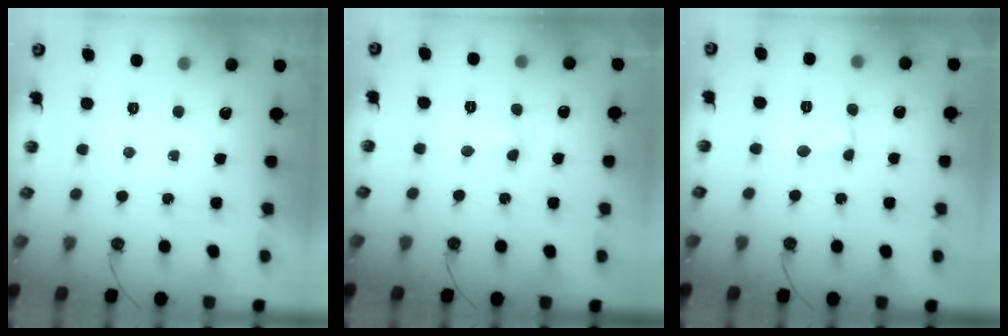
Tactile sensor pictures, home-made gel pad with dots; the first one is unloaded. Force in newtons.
{"total": 1.7, "press": 1.5, "slide": 0.7}
{"total": 3.7, "press": 3.7, "slide": 0.4}